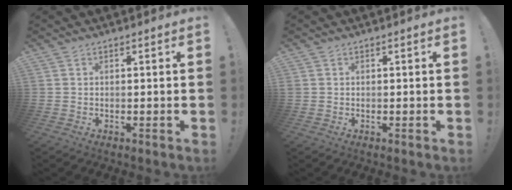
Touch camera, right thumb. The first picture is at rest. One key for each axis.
{"total": 0.5, "fx": 0.0, "fy": 0.5, "fz": 0.1, "tx": -0.008, "ty": 0.005, "tz": 0.001}